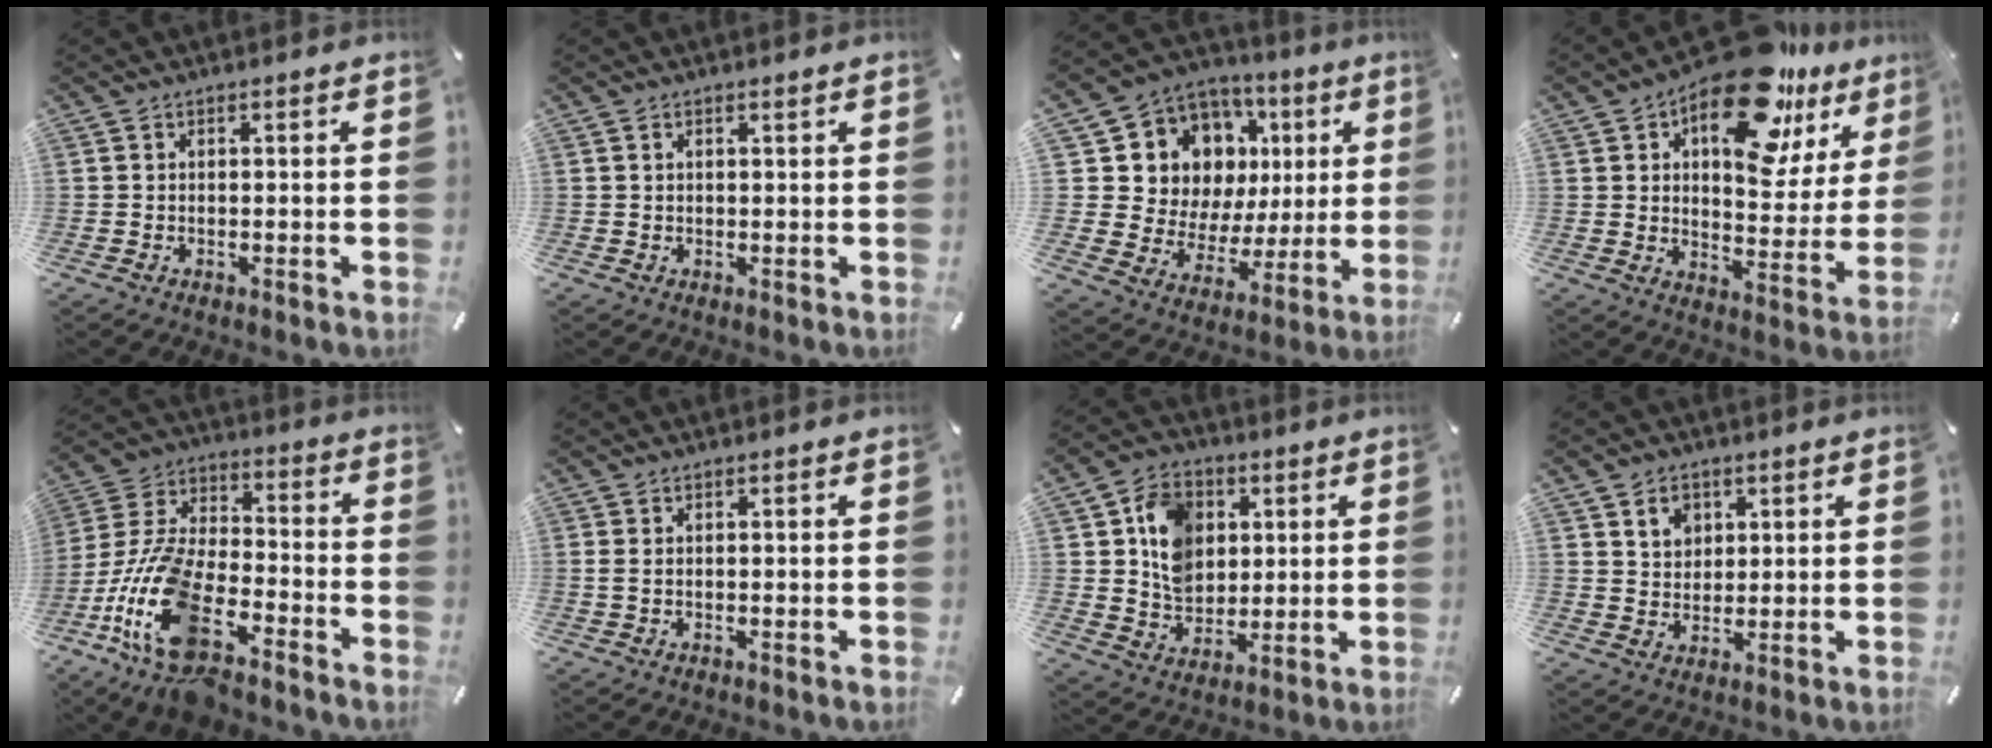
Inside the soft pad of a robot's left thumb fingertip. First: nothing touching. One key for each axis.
{"total": 0.7, "fx": 0.4, "fy": 0.3, "fz": 0.4, "tx": -0.007, "ty": 0.001, "tz": 0.008}
{"total": 12.6, "fx": 6.0, "fy": 10.8, "fz": 2.6, "tx": -0.053, "ty": -0.062, "tz": 0.130}
{"total": 19.8, "fx": 12.0, "fy": 10.1, "fz": 12.1, "tx": -0.163, "ty": -0.078, "tz": 0.200}
{"total": 21.8, "fx": -11.2, "fy": 10.9, "fz": 15.2, "tx": -0.335, "ty": 0.049, "tz": -0.198}
{"total": 1.0, "fx": 0.0, "fy": 0.4, "fz": 1.0, "tx": -0.020, "ty": 0.000, "tz": 0.000}
{"total": 11.4, "fx": 3.0, "fy": 9.6, "fz": 5.5, "tx": -0.086, "ty": 0.011, "tz": 0.061}
{"total": 5.2, "fx": 2.5, "fy": 4.4, "fz": 1.1, "tx": -0.015, "ty": -0.003, "tz": 0.043}